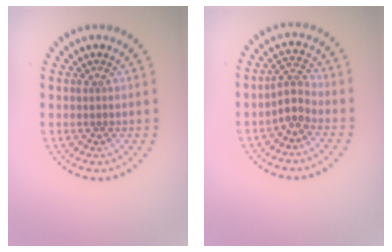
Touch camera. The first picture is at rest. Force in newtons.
{"total": 2.3, "press": 1.7, "slide": 1.5}